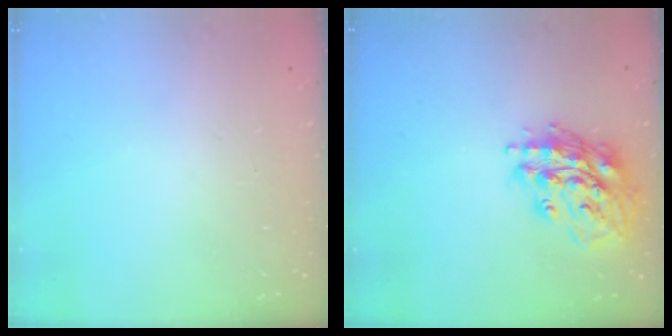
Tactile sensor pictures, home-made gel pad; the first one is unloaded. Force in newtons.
{"total": 17.6, "press": 17.4, "slide": 2.6}